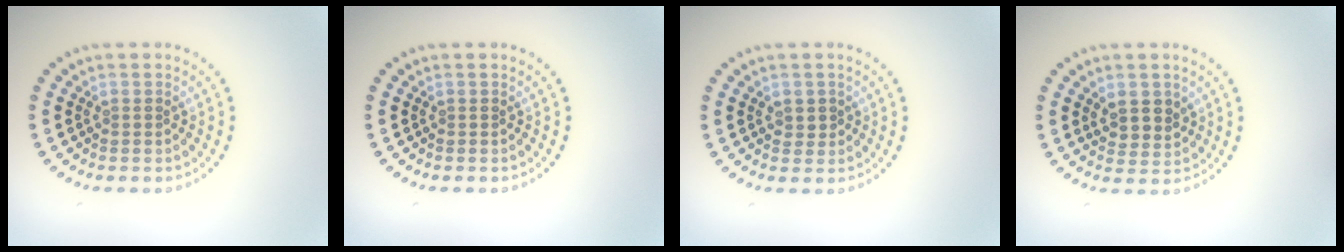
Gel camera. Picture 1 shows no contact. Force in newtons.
{"total": 0.0}
{"total": 0.8, "press": 0.8, "slide": 0.2}
{"total": 2.5, "press": 2.4, "slide": 0.9}